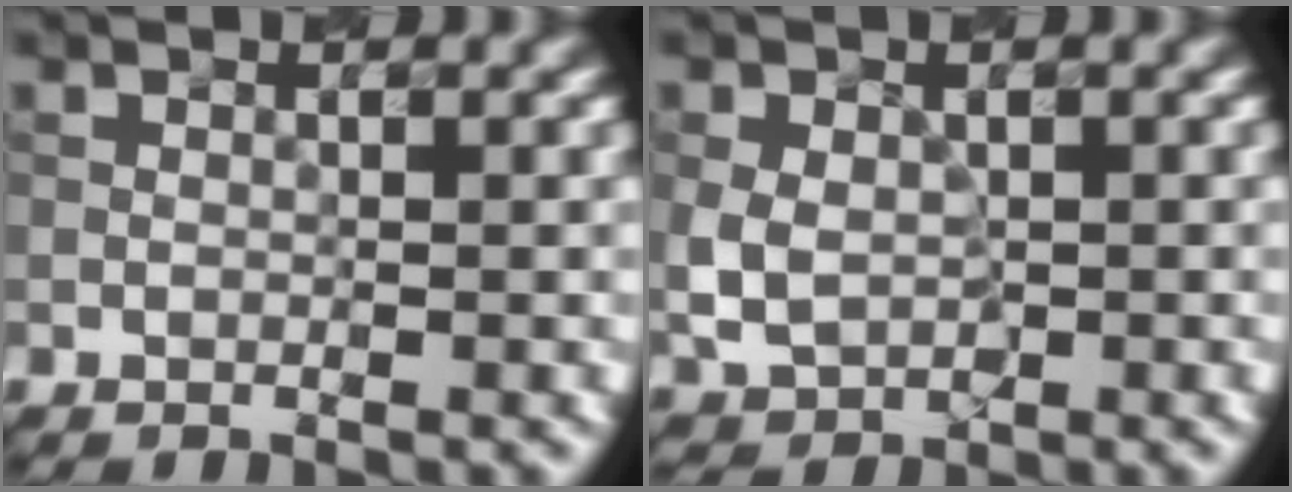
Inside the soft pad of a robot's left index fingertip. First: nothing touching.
{"total": 3.1, "force": [0.0, 2.4, 2.0], "torque": [-0.044, -0.004, 0.002]}